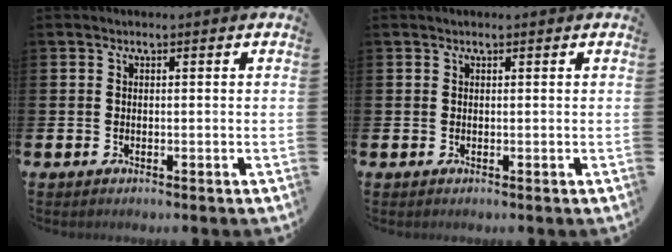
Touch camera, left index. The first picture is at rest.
{"total": 0.0}